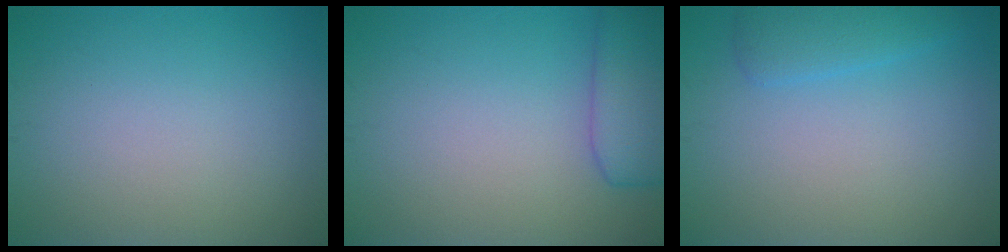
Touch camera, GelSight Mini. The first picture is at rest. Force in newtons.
{"total": 4.6, "press": 4.6, "slide": 0.4}
{"total": 2.2, "press": 2.2, "slide": 0.0}